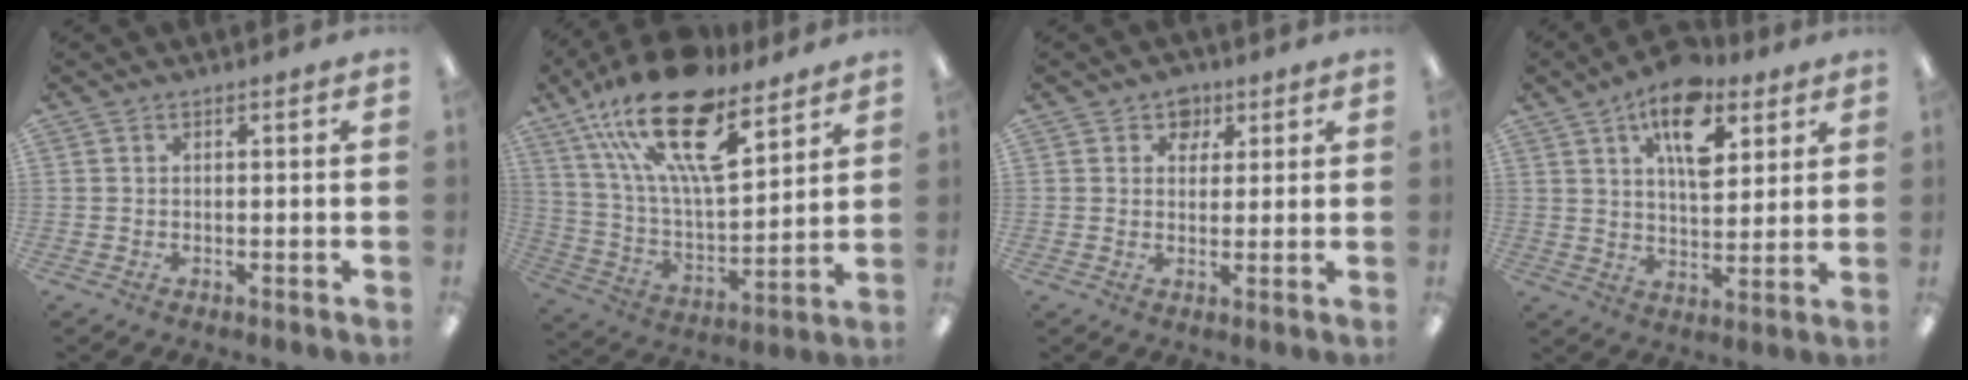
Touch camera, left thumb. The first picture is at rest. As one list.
[{"total": 24.8, "force": [15.5, 9.8, 16.7], "torque": [-0.289, -0.082, 0.270]}, {"total": 4.5, "force": [2.7, 3.5, 1.0], "torque": [-0.001, -0.012, 0.044]}, {"total": 14.6, "force": [8.2, 7.4, 9.5], "torque": [-0.136, -0.027, 0.138]}]